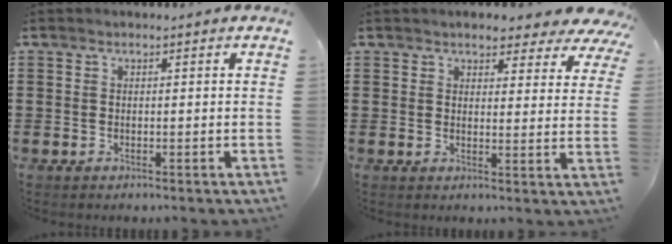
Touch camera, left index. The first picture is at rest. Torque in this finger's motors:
{"motor_torque": [1.28, -0.86, 0.69, 0.09]}